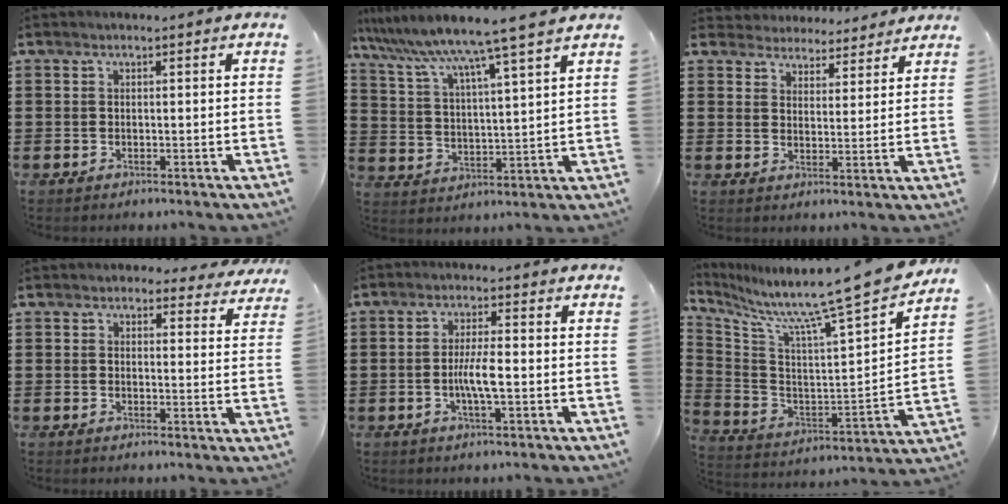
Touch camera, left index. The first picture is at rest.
{"total": 7.2, "force": [6.3, -1.4, 3.2], "torque": [-0.088, -0.048, 0.099]}
{"total": 4.1, "force": [4.0, 1.1, -0.2], "torque": [-0.018, -0.019, 0.070]}
{"total": 3.1, "force": [2.8, 1.2, 0.6], "torque": [-0.007, -0.010, 0.049]}
{"total": 4.8, "force": [-0.9, 0.9, 4.6], "torque": [-0.095, -0.002, -0.022]}
{"total": 10.7, "force": [9.7, -1.5, 4.3], "torque": [-0.098, -0.101, 0.144]}